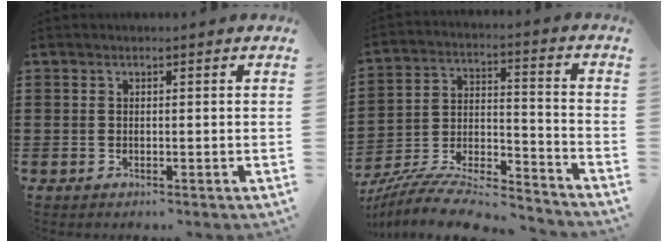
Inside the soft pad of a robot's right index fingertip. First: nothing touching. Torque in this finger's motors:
{"motor_torque": [0.22, -0.14, -1.05, -0.21]}